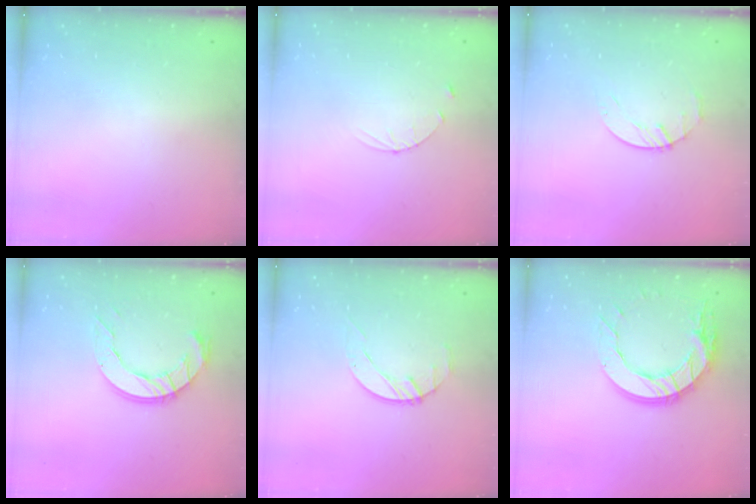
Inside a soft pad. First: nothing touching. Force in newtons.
{"total": 3.0, "press": 2.9, "slide": 0.4}
{"total": 2.7, "press": 2.6, "slide": 0.3}
{"total": 10.6, "press": 10.5, "slide": 0.9}
{"total": 2.1, "press": 2.0, "slide": 0.3}
{"total": 15.4, "press": 15.3, "slide": 1.5}